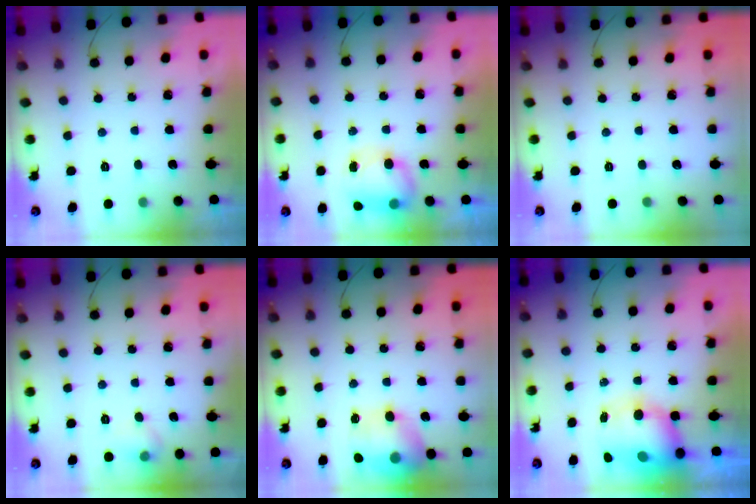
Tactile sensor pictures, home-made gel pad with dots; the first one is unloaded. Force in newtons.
{"total": 8.4, "press": 8.4, "slide": 0.8}
{"total": 0.0}
{"total": 5.1, "press": 4.8, "slide": 1.6}
{"total": 16.7, "press": 16.7, "slide": 1.2}
{"total": 10.8, "press": 10.5, "slide": 2.1}